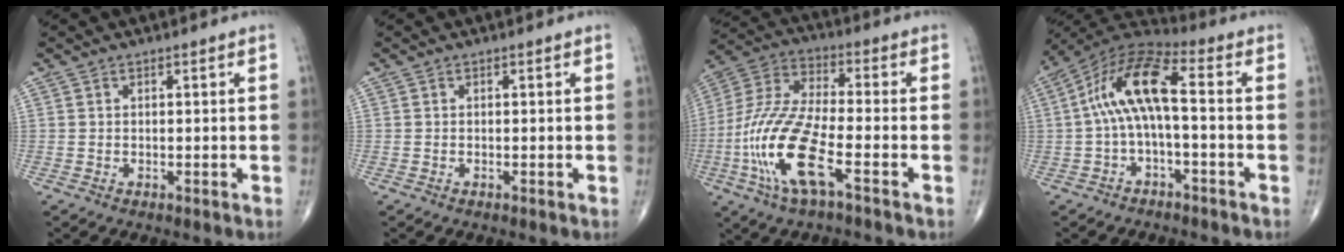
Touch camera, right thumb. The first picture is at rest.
{"total": 0.0}
{"total": 17.1, "force": [-6.0, 5.1, 15.2], "torque": [-0.339, 0.021, -0.119]}
{"total": 12.4, "force": [-0.4, 4.2, 11.6], "torque": [-0.231, 0.054, -0.016]}